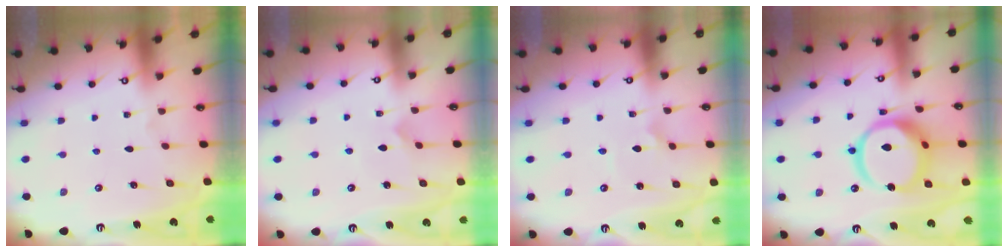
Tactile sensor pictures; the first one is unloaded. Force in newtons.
{"total": 2.8, "press": 2.8, "slide": 0.3}
{"total": 2.2, "press": 2.2, "slide": 0.1}
{"total": 17.0, "press": 16.9, "slide": 1.9}